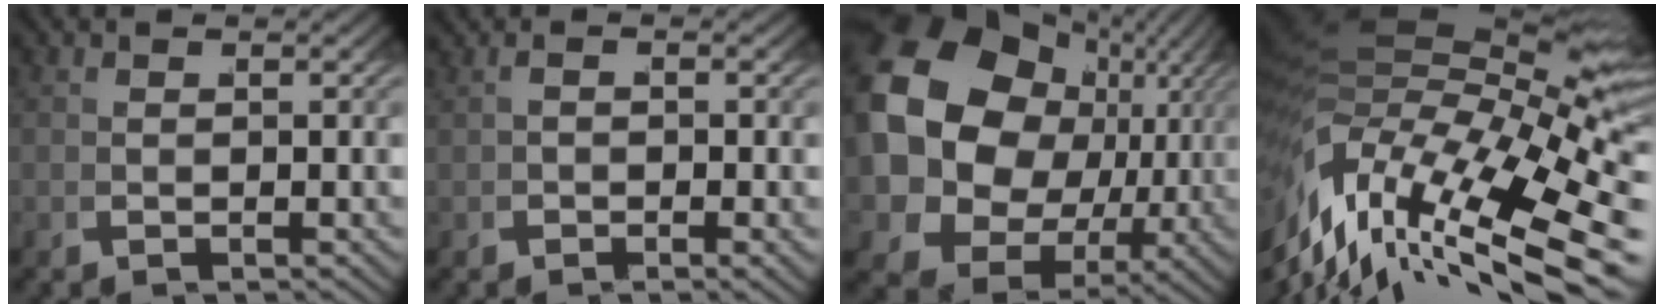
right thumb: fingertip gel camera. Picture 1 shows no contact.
{"total": 0.8, "force": [-0.1, -0.6, 0.6], "torque": [-0.007, -0.002, 0.005]}
{"total": 20.8, "force": [1.3, 16.2, 13.0], "torque": [-0.302, -0.063, 0.051]}
{"total": 17.1, "force": [1.2, 9.5, 14.2], "torque": [-0.265, -0.015, 0.044]}